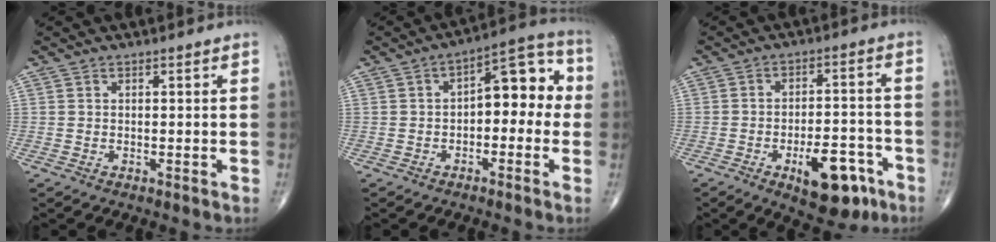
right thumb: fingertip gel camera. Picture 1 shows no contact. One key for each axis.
{"total": 10.3, "fx": -0.4, "fy": 5.7, "fz": 8.6, "tx": -0.080, "ty": 0.043, "tz": -0.018}
{"total": 12.6, "fx": -6.2, "fy": 5.8, "fz": 9.4, "tx": -0.110, "ty": 0.034, "tz": -0.081}